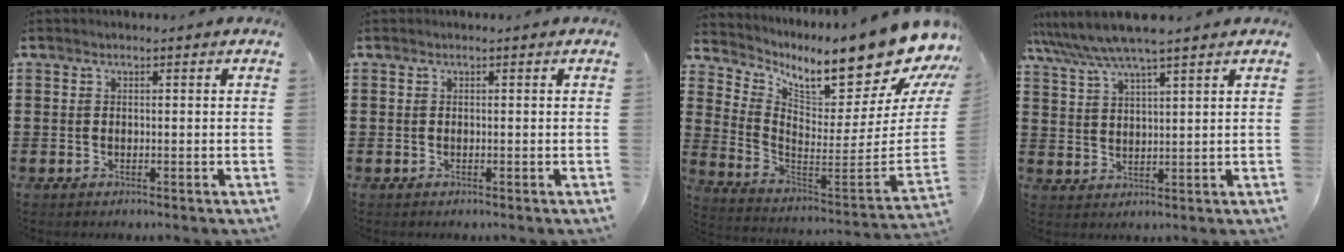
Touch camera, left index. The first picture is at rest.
{"total": 0.0}
{"total": 12.4, "force": [10.2, 2.0, 6.8], "torque": [-0.115, -0.102, 0.161]}
{"total": 6.2, "force": [5.3, 0.2, 3.2], "torque": [-0.078, -0.018, 0.092]}